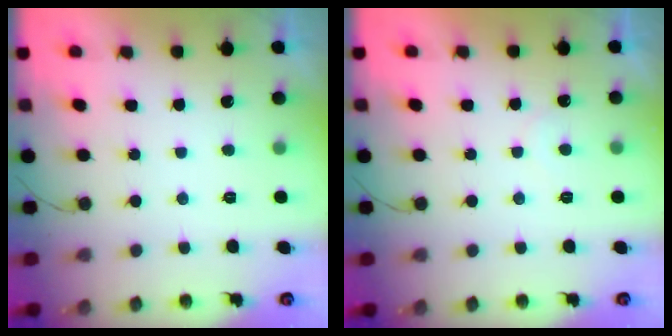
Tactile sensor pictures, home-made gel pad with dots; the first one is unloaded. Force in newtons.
{"total": 4.7, "press": 4.7, "slide": 0.3}